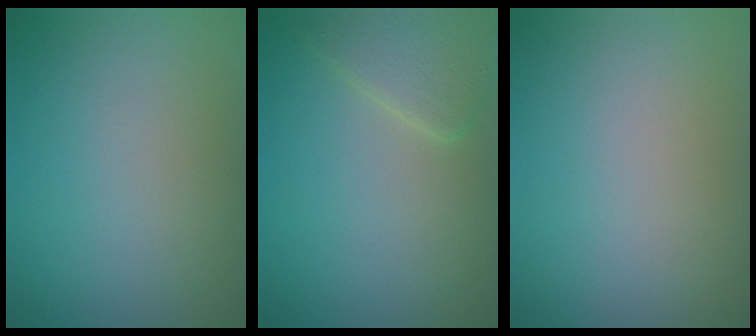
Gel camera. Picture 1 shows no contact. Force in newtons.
{"total": 2.6, "press": 2.6, "slide": 0.1}
{"total": 0.0}